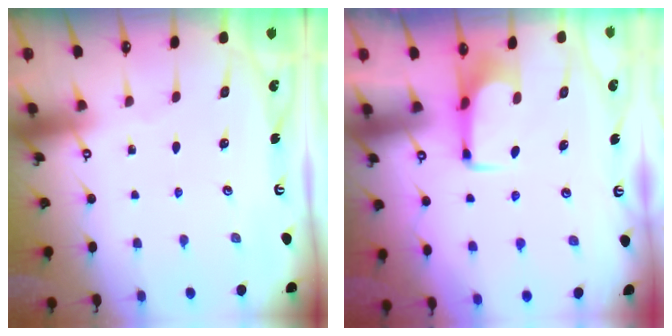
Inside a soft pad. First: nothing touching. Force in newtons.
{"total": 1.6, "press": 1.5, "slide": 0.5}